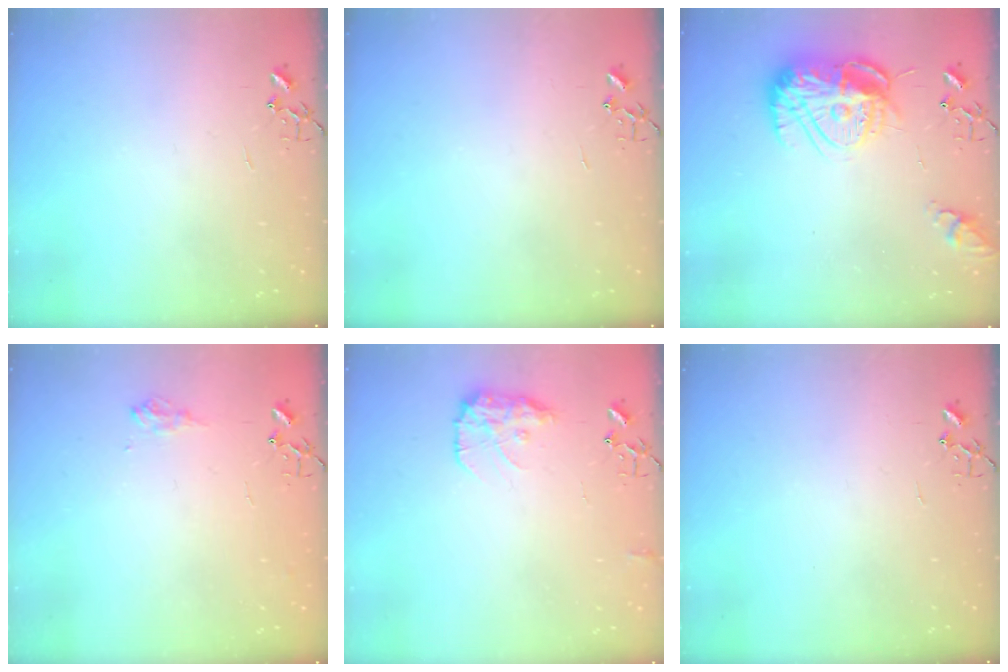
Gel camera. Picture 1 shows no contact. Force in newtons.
{"total": 0.0}
{"total": 15.2, "press": 15.1, "slide": 1.2}
{"total": 8.0, "press": 8.0, "slide": 1.0}
{"total": 10.8, "press": 10.8, "slide": 0.4}
{"total": 0.0}